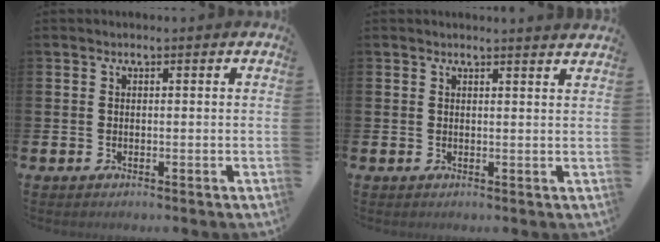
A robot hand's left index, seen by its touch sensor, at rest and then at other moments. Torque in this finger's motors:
{"motor_torque": [0.90, -1.24, 0.35, 0.06]}